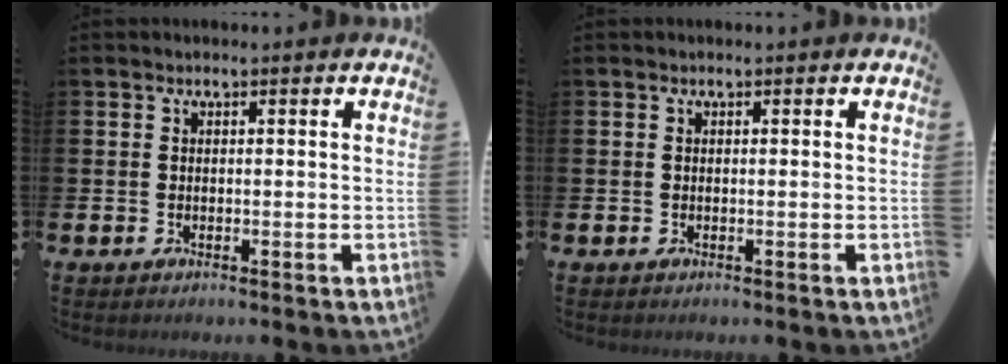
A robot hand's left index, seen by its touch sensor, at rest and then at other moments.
{"total": 0.0}